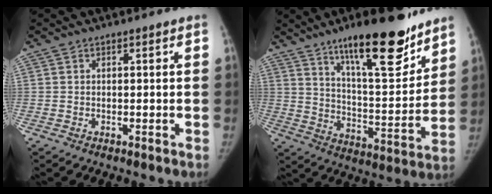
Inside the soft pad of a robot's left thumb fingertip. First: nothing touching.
{"total": 20.6, "force": [14.1, 5.6, 13.9], "torque": [-0.173, -0.085, 0.227]}